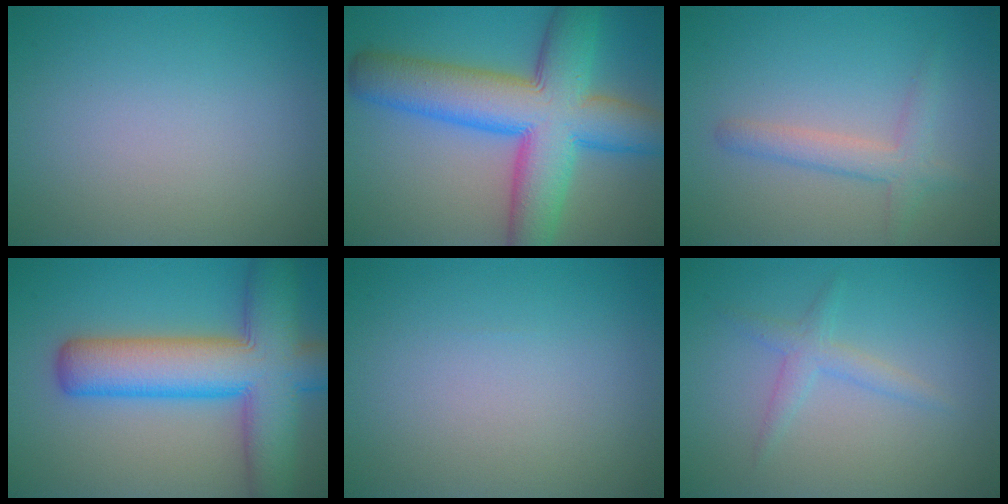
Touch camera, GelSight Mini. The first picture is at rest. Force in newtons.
{"total": 12.1, "press": 12.1, "slide": 0.3}
{"total": 2.5, "press": 2.5, "slide": 0.2}
{"total": 11.3, "press": 11.3, "slide": 0.5}
{"total": 0.0}
{"total": 1.8, "press": 1.8, "slide": 0.0}